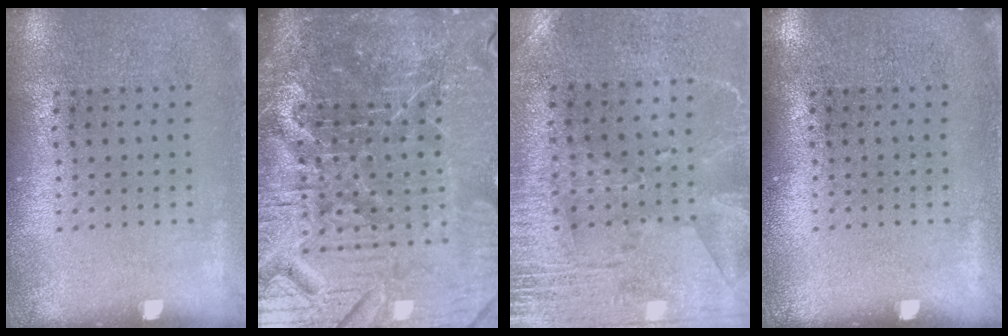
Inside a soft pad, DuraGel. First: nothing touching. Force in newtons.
{"total": 7.2, "press": 6.4, "slide": 3.3}
{"total": 2.8, "press": 2.4, "slide": 1.5}
{"total": 0.0}